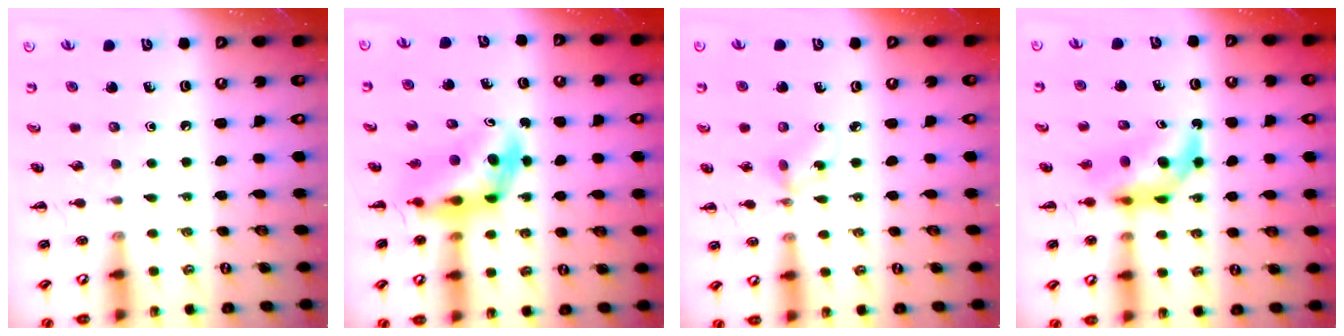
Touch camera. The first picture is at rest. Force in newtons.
{"total": 5.0, "press": 4.8, "slide": 1.3}
{"total": 2.8, "press": 2.6, "slide": 1.0}
{"total": 6.7, "press": 6.5, "slide": 1.5}